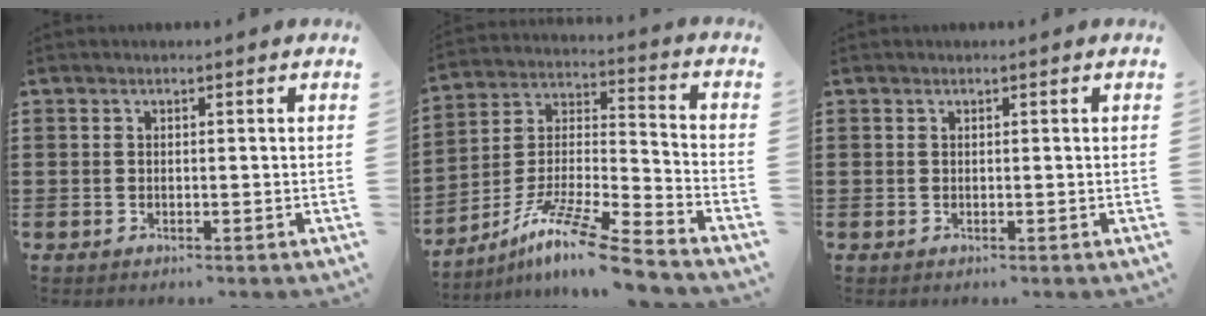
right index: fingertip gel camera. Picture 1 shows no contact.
{"total": 11.6, "force": [-9.1, 0.6, 7.2], "torque": [-0.133, 0.013, -0.178]}
{"total": 0.0}